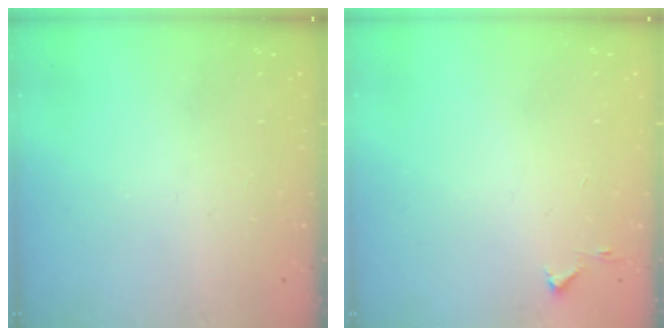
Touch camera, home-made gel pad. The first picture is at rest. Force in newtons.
{"total": 3.1, "press": 3.0, "slide": 0.3}